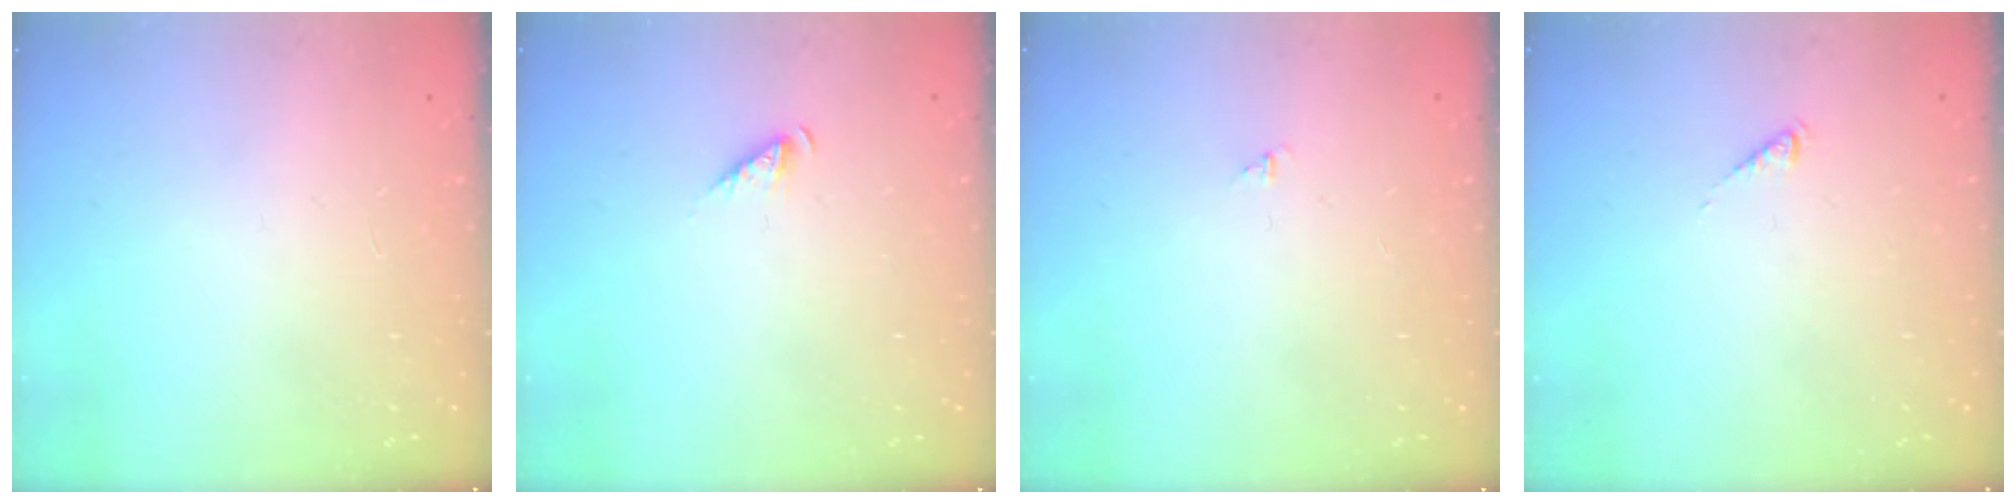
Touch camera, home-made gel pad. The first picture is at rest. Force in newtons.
{"total": 2.8, "press": 2.8, "slide": 0.4}
{"total": 0.7, "press": 0.7, "slide": 0.1}
{"total": 0.0}